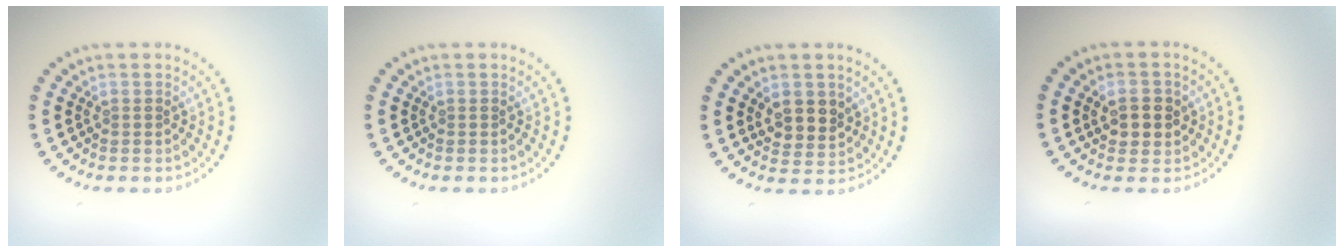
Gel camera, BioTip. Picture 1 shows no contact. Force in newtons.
{"total": 0.0}
{"total": 2.7, "press": 2.5, "slide": 1.1}
{"total": 2.5, "press": 2.5, "slide": 0.5}